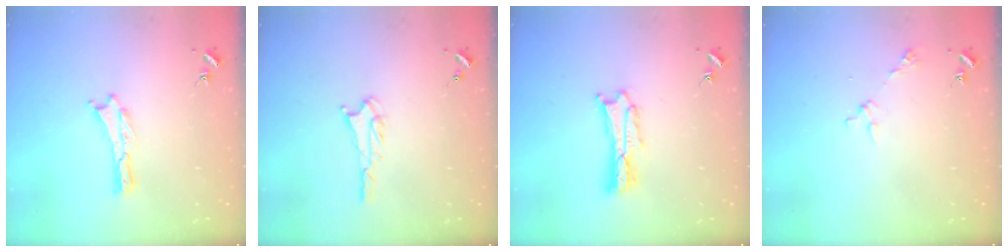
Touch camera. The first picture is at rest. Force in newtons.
{"total": 1.6, "press": 1.6, "slide": 0.1}
{"total": 3.0, "press": 3.0, "slide": 0.3}
{"total": 2.9, "press": 2.9, "slide": 0.2}